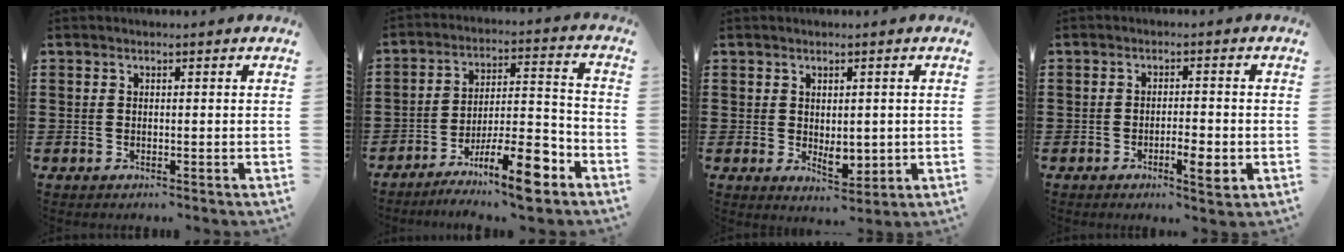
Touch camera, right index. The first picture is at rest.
{"total": 11.3, "force": [-7.2, 2.3, 8.4], "torque": [-0.136, 0.021, -0.128]}
{"total": 3.6, "force": [0.4, 2.4, 2.6], "torque": [-0.036, -0.002, 0.006]}
{"total": 4.0, "force": [-1.6, 1.1, 3.5], "torque": [-0.058, 0.002, -0.029]}